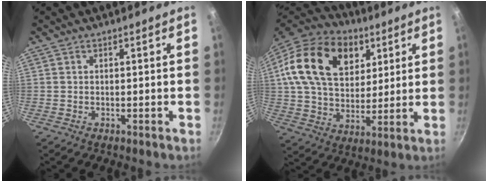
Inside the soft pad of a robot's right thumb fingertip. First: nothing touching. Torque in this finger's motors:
{"motor_torque": [-0.46, 2.21, 0.42, -0.06, 0.22]}